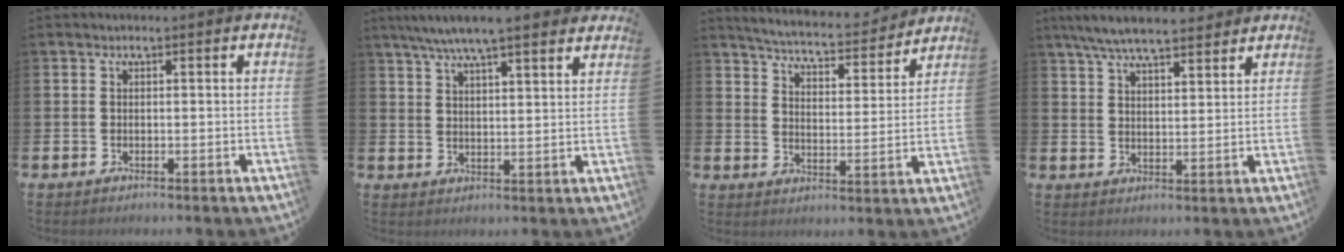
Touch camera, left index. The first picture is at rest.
{"total": 6.9, "force": [6.4, 0.5, 2.6], "torque": [-0.062, -0.021, 0.115]}
{"total": 5.6, "force": [5.5, 0.4, 1.0], "torque": [-0.040, -0.047, 0.092]}
{"total": 6.8, "force": [6.3, 1.1, 2.2], "torque": [-0.059, -0.022, 0.116]}